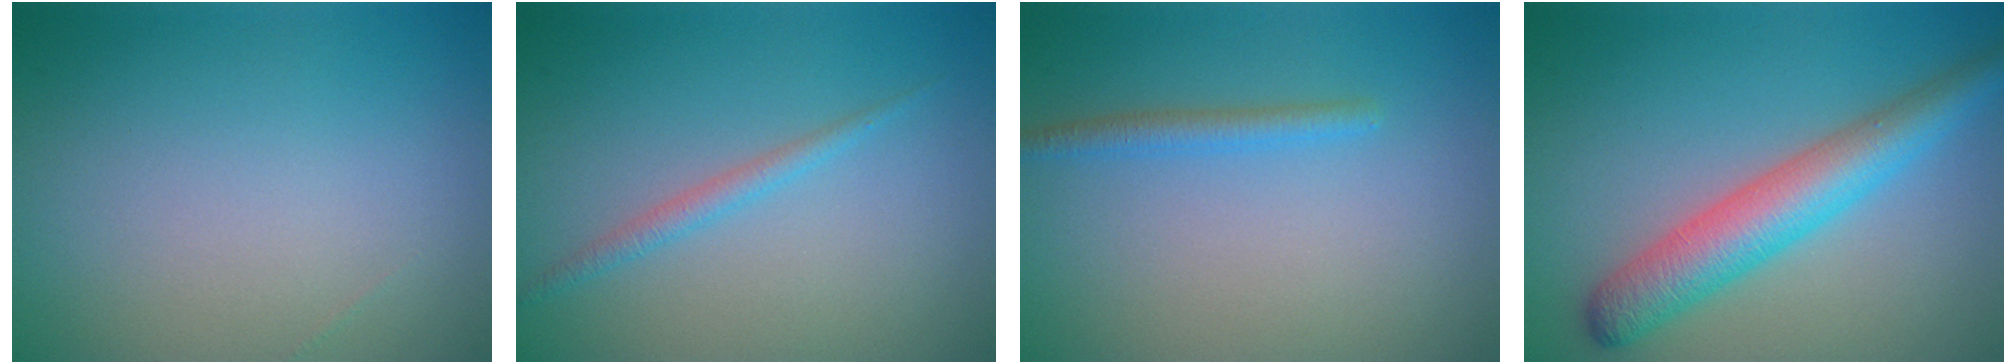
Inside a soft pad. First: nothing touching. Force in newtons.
{"total": 1.3, "press": 1.3, "slide": 0.1}
{"total": 1.6, "press": 1.6, "slide": 0.0}
{"total": 5.5, "press": 5.5, "slide": 0.3}